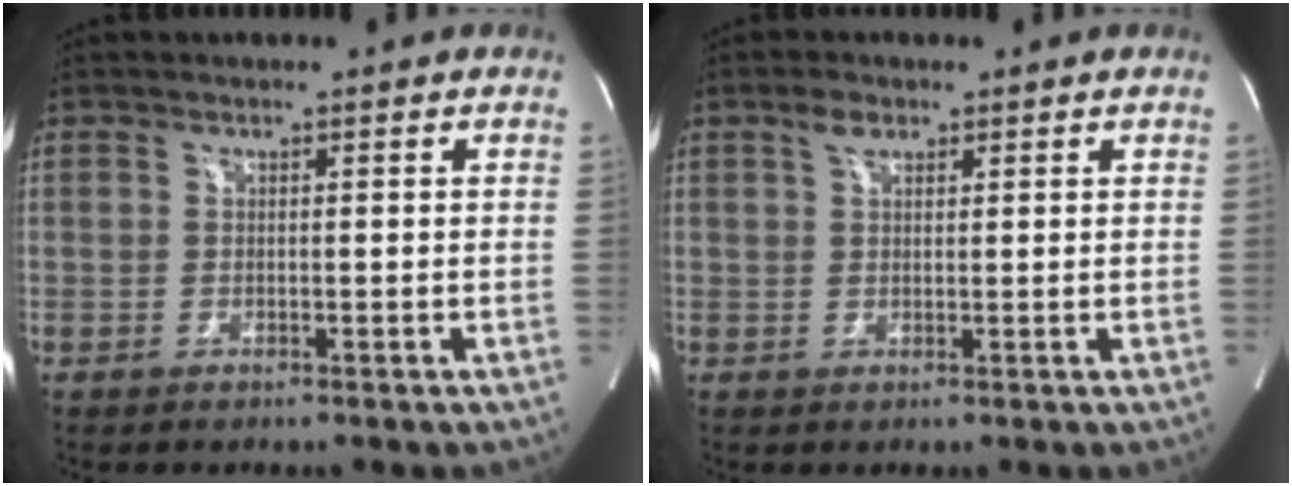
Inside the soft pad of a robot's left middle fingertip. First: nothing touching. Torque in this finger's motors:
{"motor_torque": [0.34, -0.31, 0.07, 0.00]}